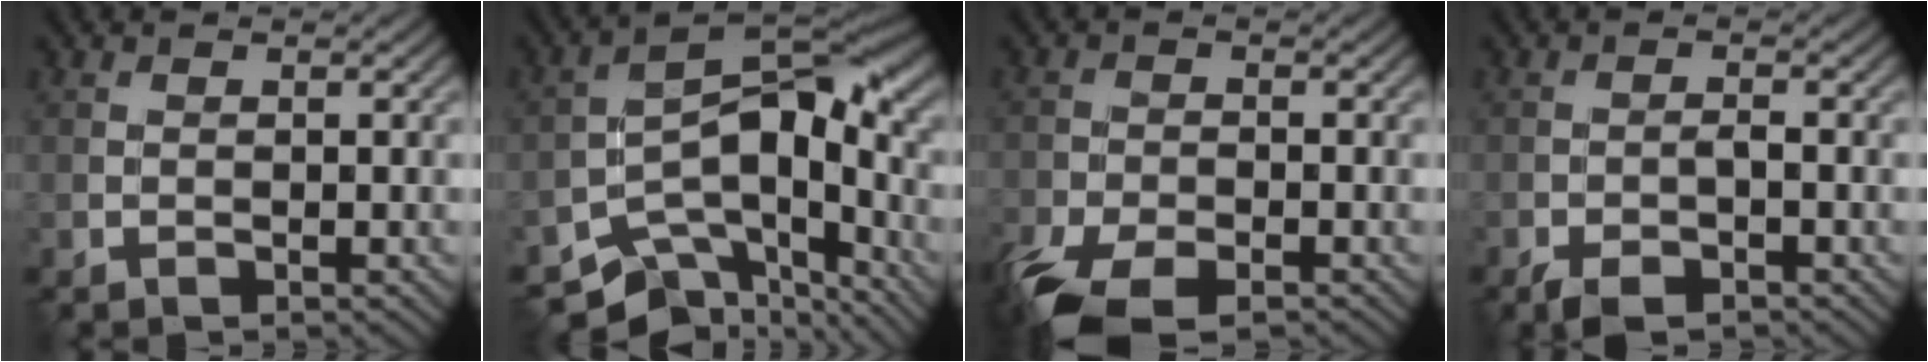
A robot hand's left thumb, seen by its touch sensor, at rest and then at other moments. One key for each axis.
{"total": 12.5, "fx": -7.3, "fy": 6.1, "fz": 8.1, "tx": -0.138, "ty": -0.023, "tz": -0.123}
{"total": 8.1, "fx": -5.5, "fy": 3.3, "fz": 5.0, "tx": -0.103, "ty": -0.025, "tz": -0.103}
{"total": 3.4, "fx": -2.1, "fy": 1.3, "fz": 2.4, "tx": -0.043, "ty": -0.002, "tz": -0.043}